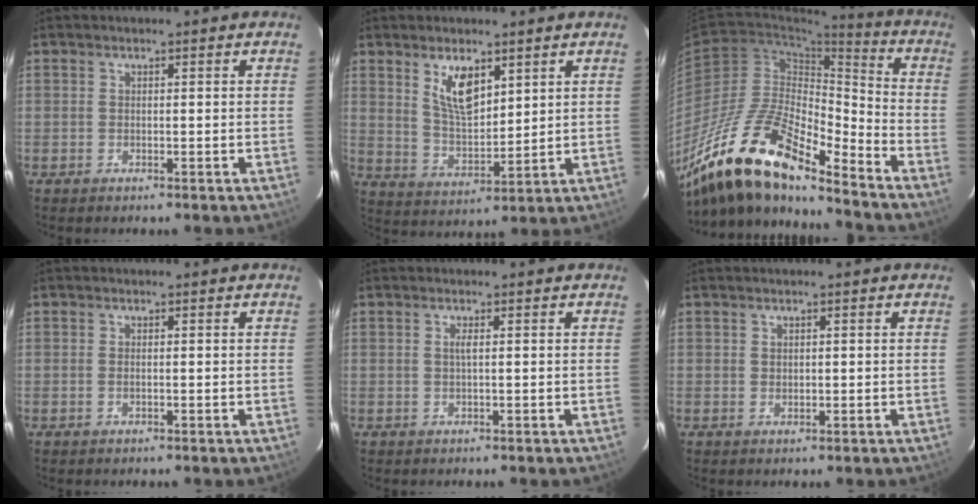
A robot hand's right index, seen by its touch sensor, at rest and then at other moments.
{"total": 8.2, "force": [4.4, 3.5, 6.0], "torque": [-0.107, -0.002, 0.093]}
{"total": 20.8, "force": [-16.0, 5.5, 12.1], "torque": [-0.227, -0.011, -0.306]}
{"total": 0.6, "force": [-0.2, 0.2, 0.5], "torque": [-0.011, 0.000, -0.004]}
{"total": 0.9, "force": [0.1, -0.2, 0.9], "torque": [-0.017, 0.001, 0.000]}
{"total": 0.8, "force": [0.3, 0.7, 0.2], "torque": [-0.002, 0.003, 0.005]}